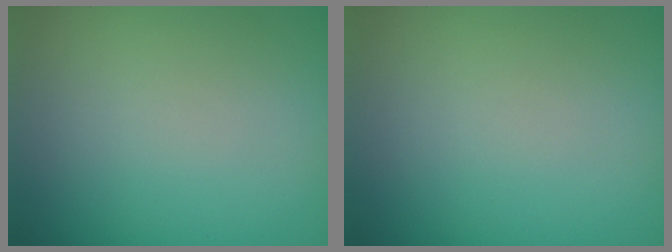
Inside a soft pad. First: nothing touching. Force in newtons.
{"total": 0.0}